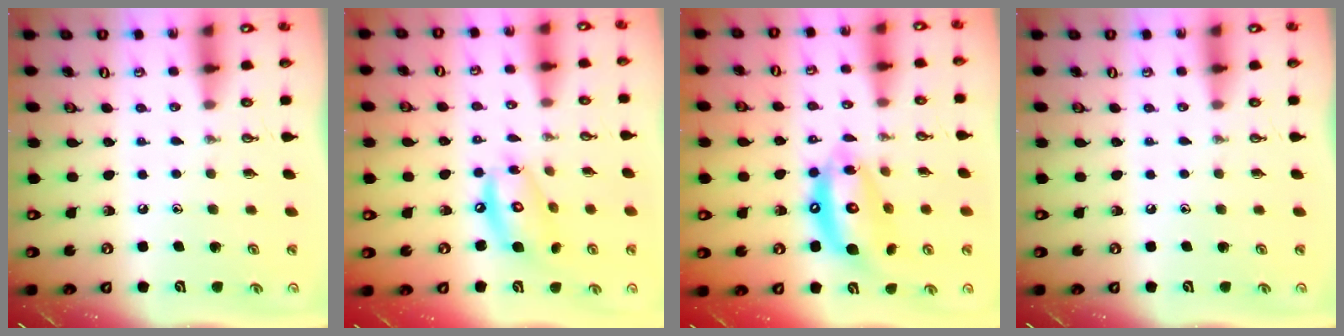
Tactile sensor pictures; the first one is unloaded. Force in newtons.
{"total": 12.2, "press": 12.2, "slide": 1.0}
{"total": 13.5, "press": 13.4, "slide": 1.4}
{"total": 0.0}